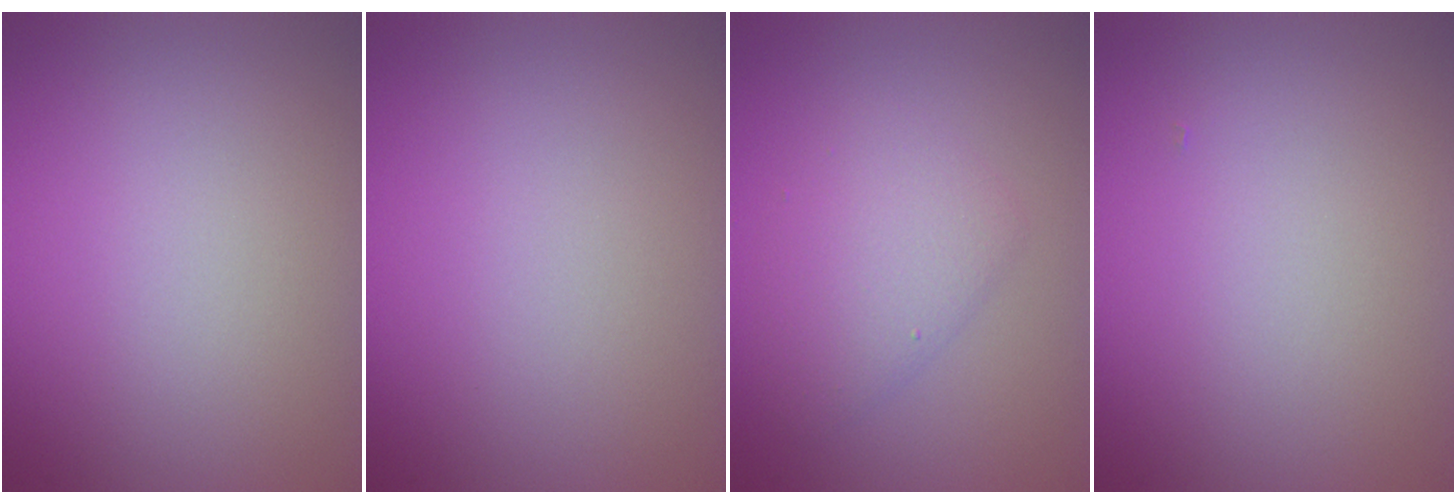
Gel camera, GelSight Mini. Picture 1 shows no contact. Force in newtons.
{"total": 0.0}
{"total": 2.9, "press": 2.9, "slide": 0.2}
{"total": 0.0}